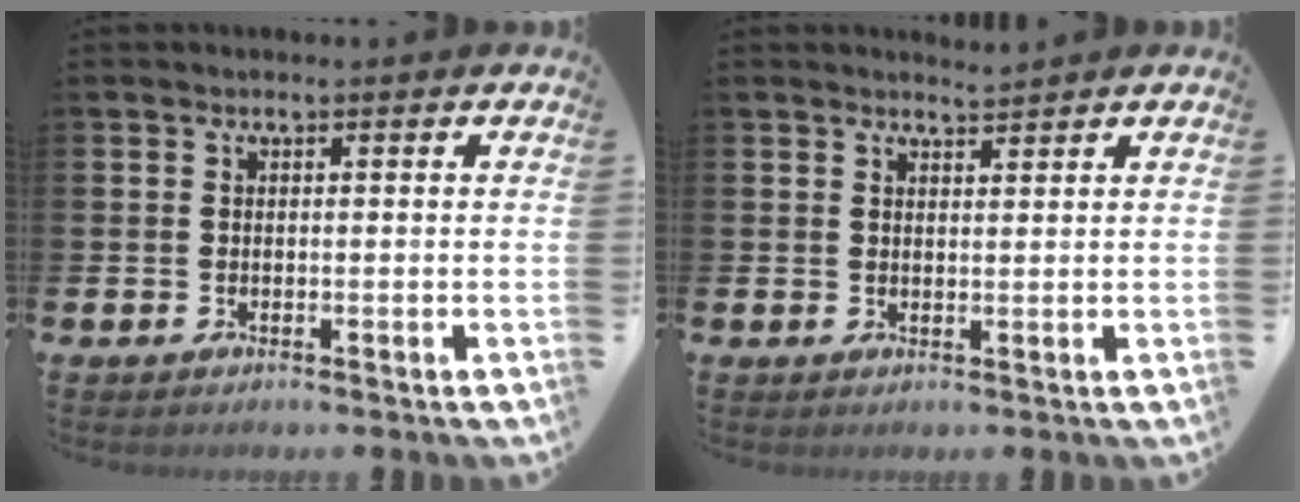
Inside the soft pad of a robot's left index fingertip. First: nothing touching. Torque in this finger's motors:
{"motor_torque": [-0.18, -0.13, 0.00, 0.01]}